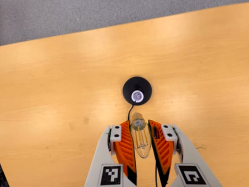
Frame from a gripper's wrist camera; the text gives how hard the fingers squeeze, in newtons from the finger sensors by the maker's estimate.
{"total": 21.6, "left": 23.8, "right": 19.3}